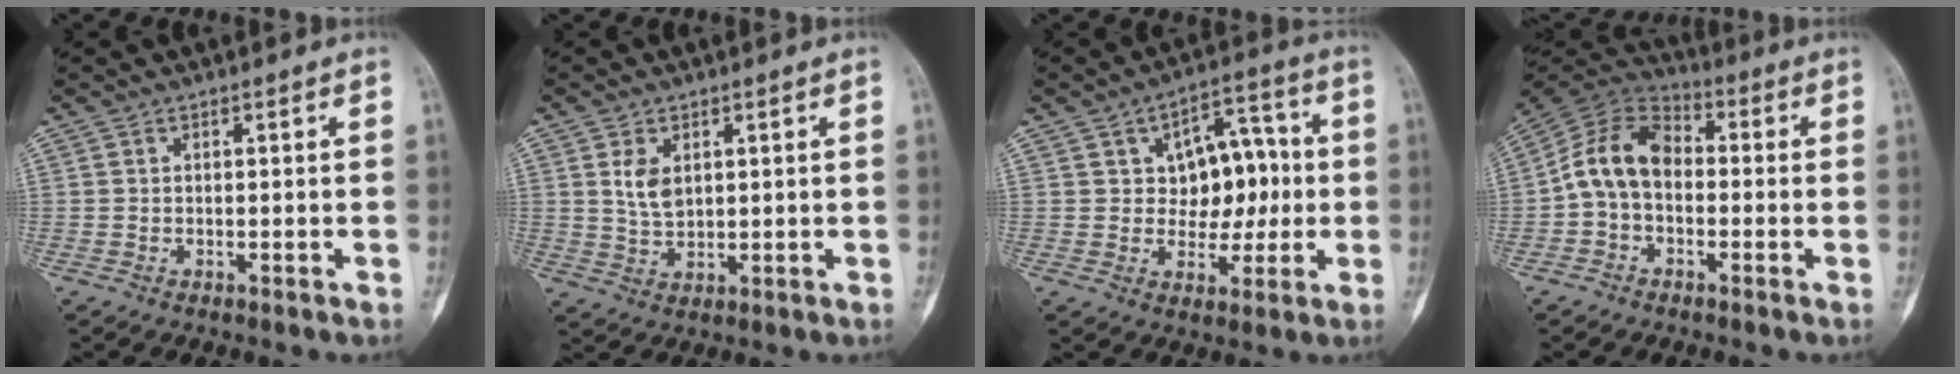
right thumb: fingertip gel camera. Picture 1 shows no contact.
{"total": 4.7, "force": [1.6, 3.0, 3.3], "torque": [-0.049, -0.011, 0.037]}
{"total": 11.6, "force": [1.2, 7.8, 8.5], "torque": [-0.067, 0.021, 0.019]}
{"total": 11.4, "force": [-1.0, 8.0, 8.1], "torque": [-0.133, 0.037, -0.035]}